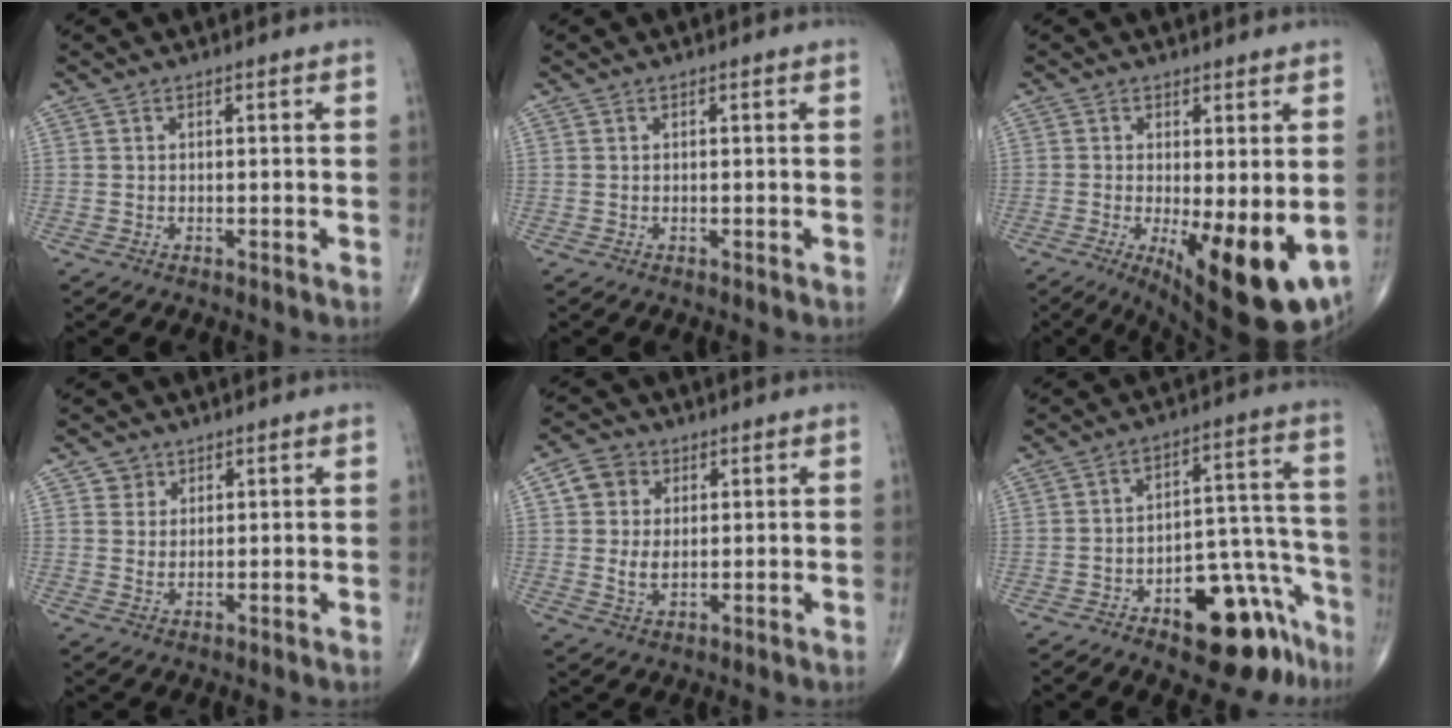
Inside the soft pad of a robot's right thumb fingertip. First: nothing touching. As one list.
[{"total": 0.0}, {"total": 15.0, "force": [-3.3, 4.9, 13.7], "torque": [-0.173, -0.028, -0.030]}, {"total": 2.8, "force": [1.5, 2.3, 0.3], "torque": [0.011, -0.009, 0.022]}, {"total": 7.1, "force": [1.8, 5.5, 4.1], "torque": [-0.053, -0.010, 0.030]}, {"total": 16.2, "force": [-9.7, 7.3, 10.7], "torque": [-0.094, 0.099, -0.132]}]